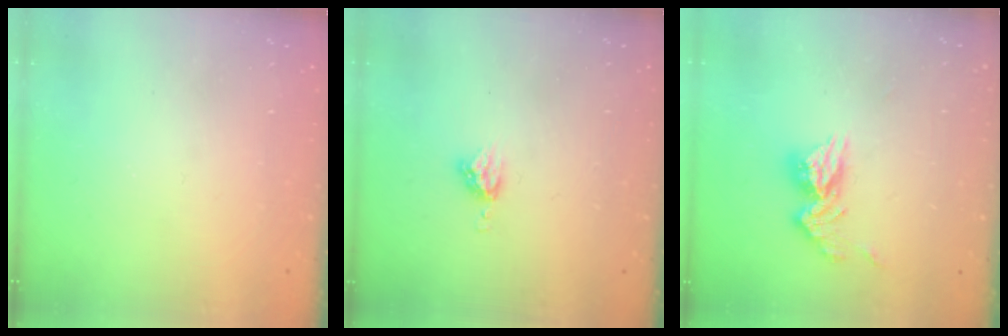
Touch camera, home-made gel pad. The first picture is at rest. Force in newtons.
{"total": 5.1, "press": 5.1, "slide": 0.7}
{"total": 11.5, "press": 11.4, "slide": 1.1}